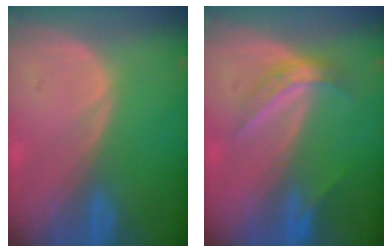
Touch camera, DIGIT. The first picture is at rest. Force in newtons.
{"total": 4.5, "press": 4.0, "slide": 2.1}